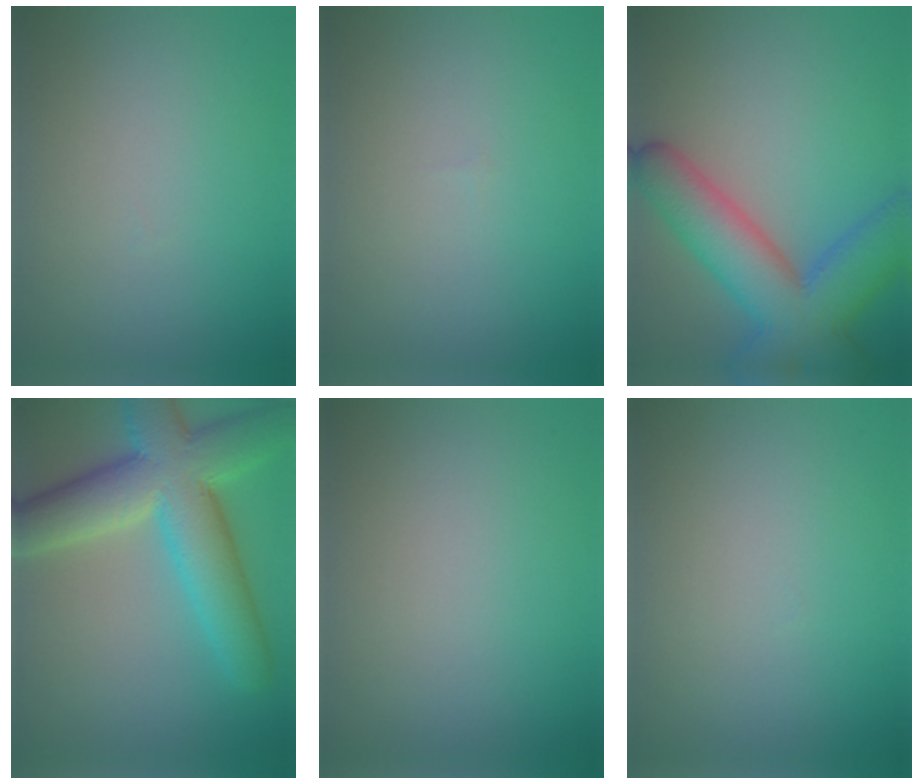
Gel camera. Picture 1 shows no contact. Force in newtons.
{"total": 0.0}
{"total": 9.9, "press": 9.9, "slide": 0.4}
{"total": 10.1, "press": 10.0, "slide": 0.6}
{"total": 0.0}
{"total": 0.0}